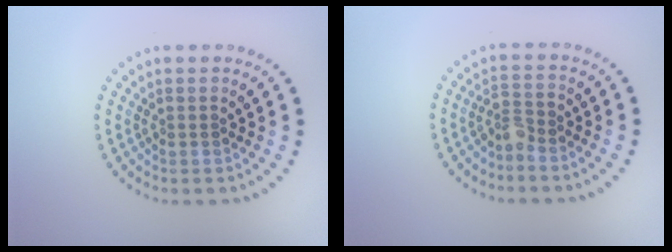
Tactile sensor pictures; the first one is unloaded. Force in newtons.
{"total": 1.8, "press": 1.5, "slide": 1.1}